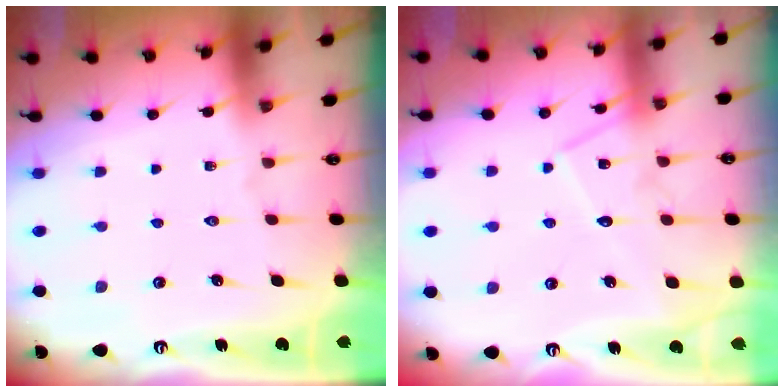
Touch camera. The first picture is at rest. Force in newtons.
{"total": 11.6, "press": 11.5, "slide": 0.8}